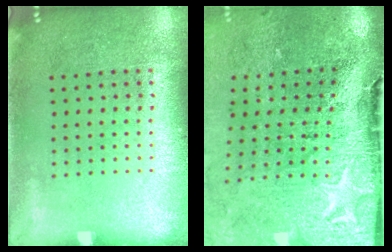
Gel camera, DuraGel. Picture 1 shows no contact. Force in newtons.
{"total": 4.8, "press": 3.8, "slide": 2.9}